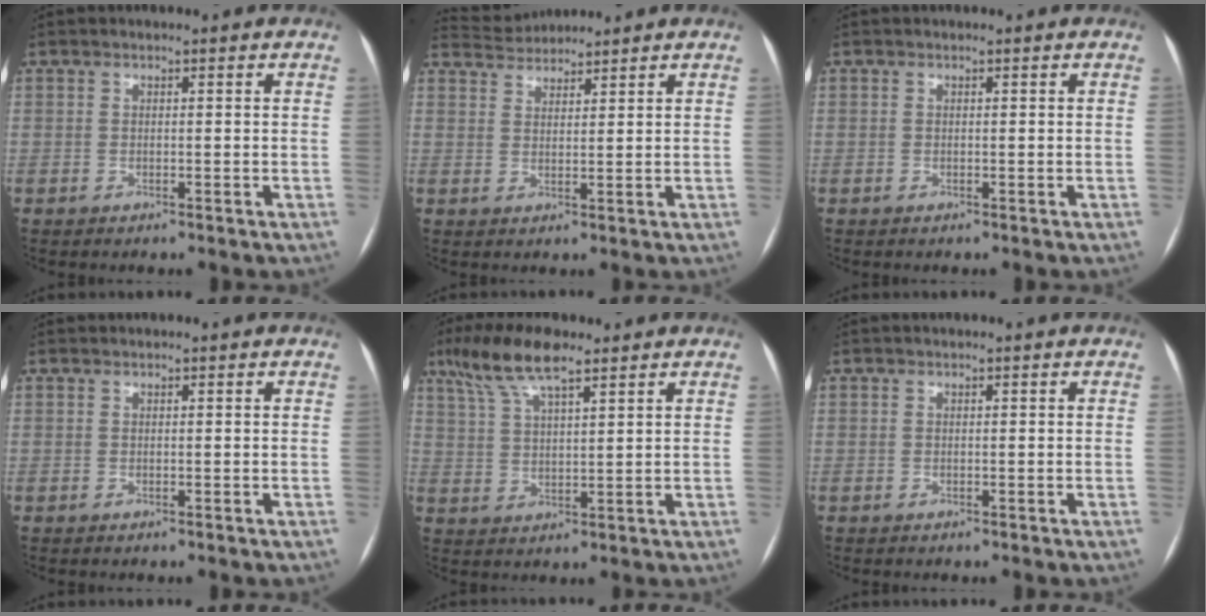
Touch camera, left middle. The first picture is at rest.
{"total": 4.2, "force": [4.1, 0.2, -0.2], "torque": [-0.004, 0.024, 0.077]}
{"total": 0.0}
{"total": 0.0}
{"total": 9.0, "force": [6.2, 1.7, 6.2], "torque": [-0.130, 0.021, 0.117]}
{"total": 0.0}